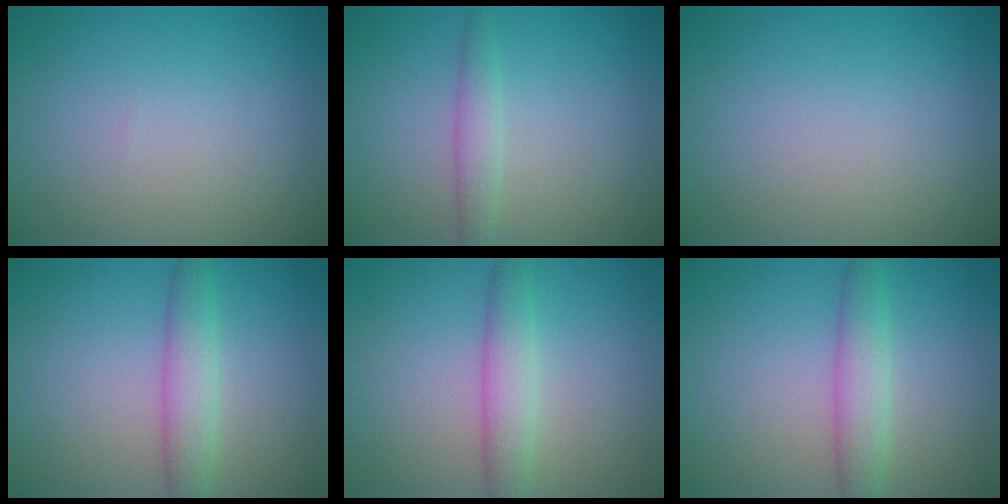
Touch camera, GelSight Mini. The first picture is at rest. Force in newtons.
{"total": 1.8, "press": 1.8, "slide": 0.0}
{"total": 0.0}
{"total": 3.0, "press": 3.0, "slide": 0.1}
{"total": 2.9, "press": 2.9, "slide": 0.1}
{"total": 3.0, "press": 3.0, "slide": 0.1}